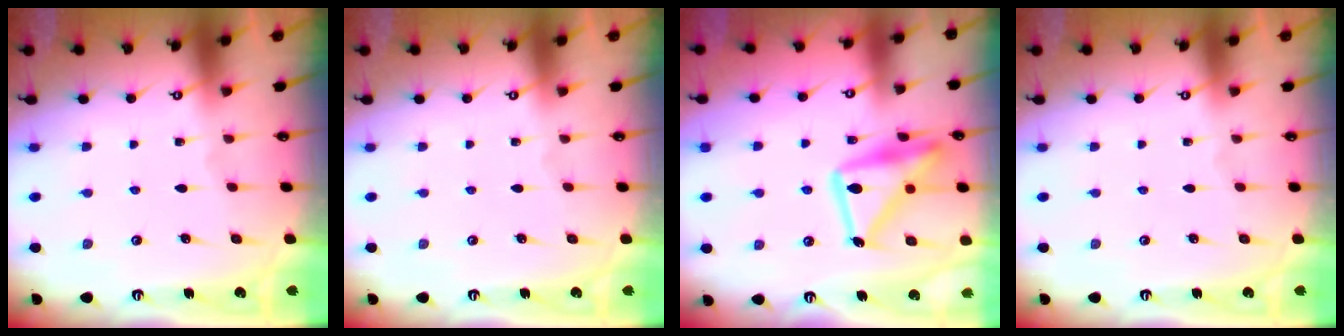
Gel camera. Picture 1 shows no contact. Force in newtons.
{"total": 0.0}
{"total": 20.2, "press": 20.2, "slide": 1.5}
{"total": 0.0}